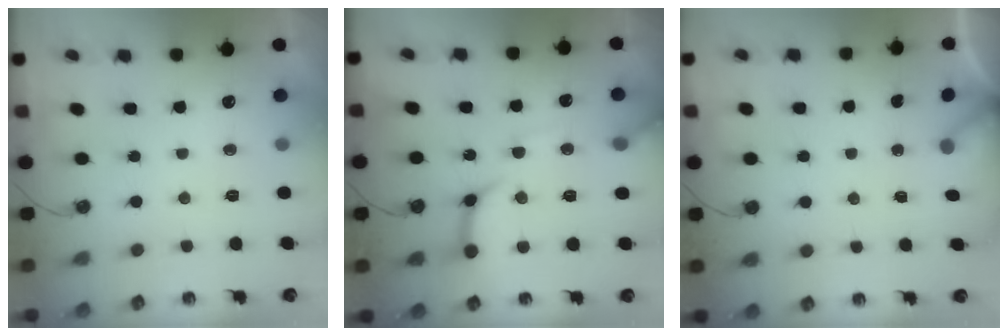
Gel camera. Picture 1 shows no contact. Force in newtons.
{"total": 13.5, "press": 13.4, "slide": 1.6}
{"total": 2.8, "press": 2.8, "slide": 0.3}